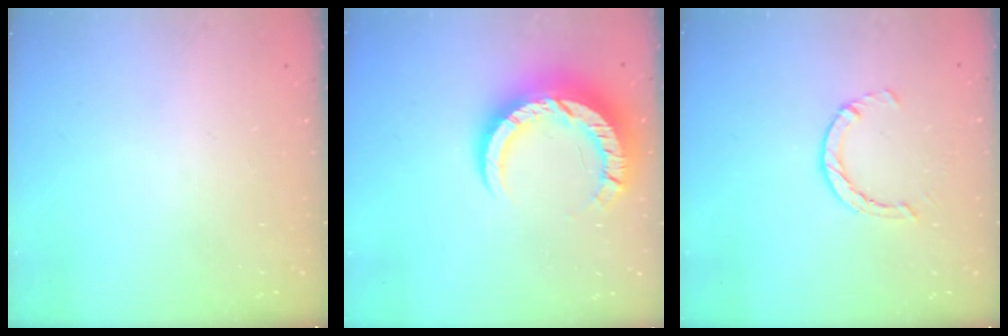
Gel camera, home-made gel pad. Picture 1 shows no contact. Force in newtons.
{"total": 14.2, "press": 14.1, "slide": 1.3}
{"total": 2.5, "press": 2.4, "slide": 0.4}